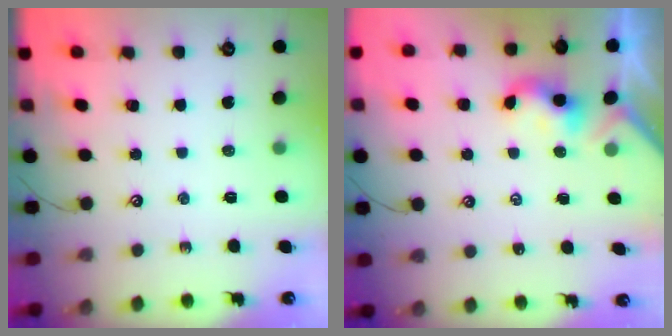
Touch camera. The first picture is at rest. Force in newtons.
{"total": 2.4, "press": 2.4, "slide": 0.2}